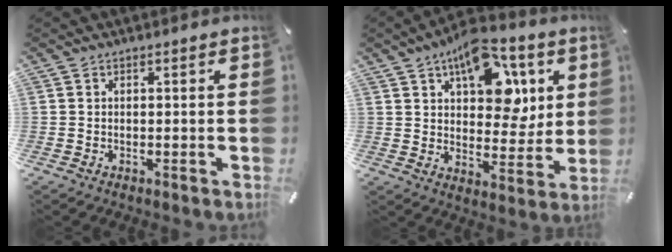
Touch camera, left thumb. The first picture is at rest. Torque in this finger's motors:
{"motor_torque": [2.44, 2.56, 1.88, -0.89, 0.16]}